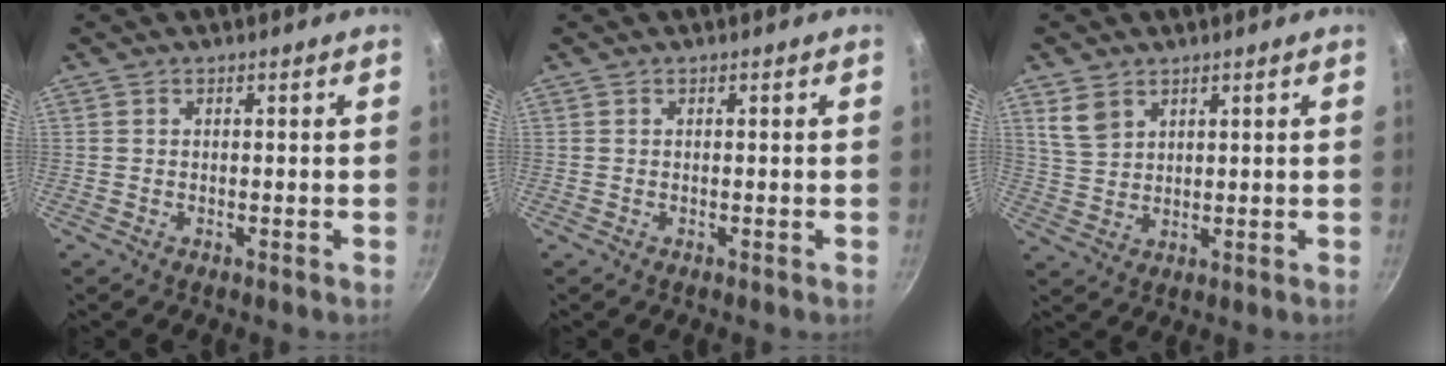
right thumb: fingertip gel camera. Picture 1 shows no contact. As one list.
[{"total": 0.0}, {"total": 5.2, "force": [3.0, 3.5, 2.5], "torque": [-0.037, -0.010, 0.066]}]